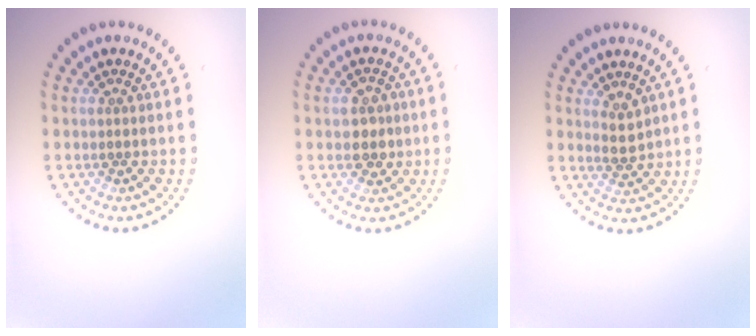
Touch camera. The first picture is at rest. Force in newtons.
{"total": 2.4, "press": 2.4, "slide": 0.3}
{"total": 1.8, "press": 1.7, "slide": 0.7}